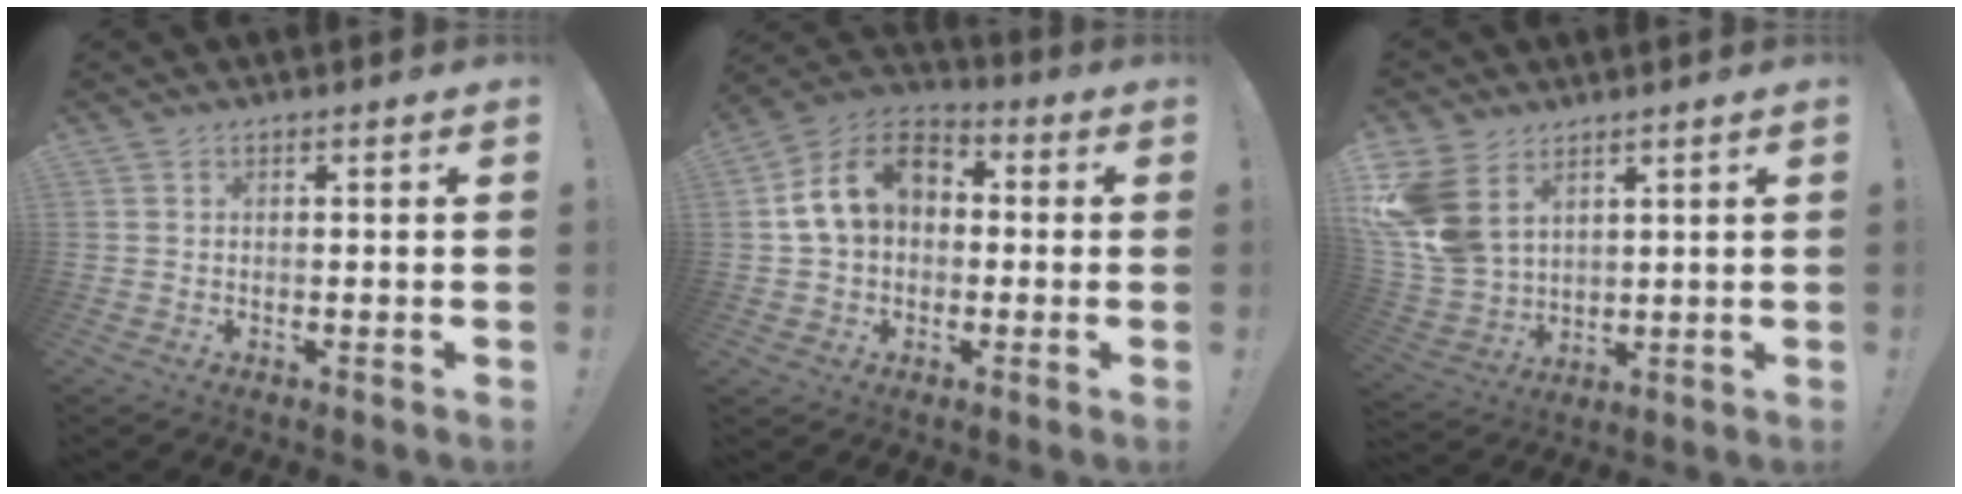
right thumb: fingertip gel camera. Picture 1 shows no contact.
{"total": 14.4, "force": [3.3, 10.5, 9.3], "torque": [-0.151, 0.011, 0.065]}
{"total": 13.8, "force": [5.8, 9.9, 7.7], "torque": [-0.159, -0.028, 0.118]}